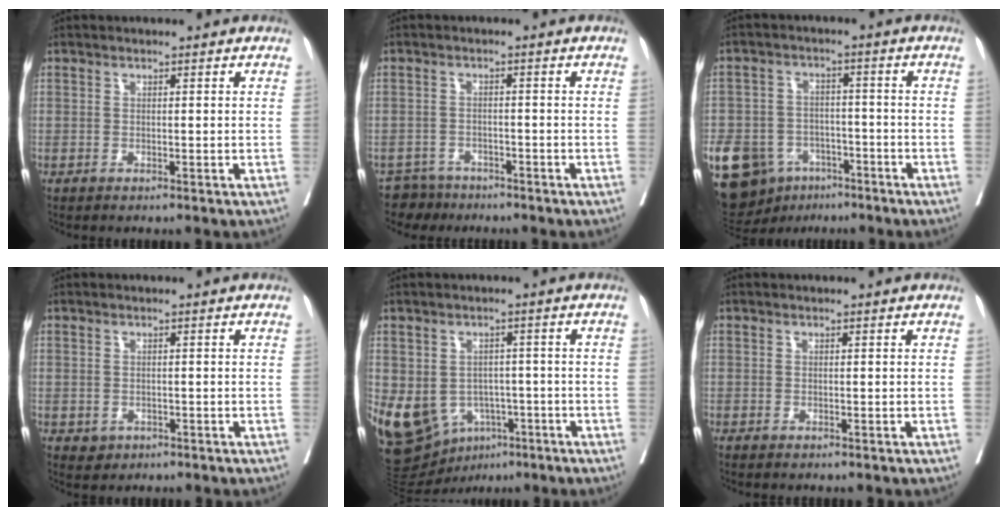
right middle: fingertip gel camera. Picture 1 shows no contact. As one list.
[{"total": 3.9, "force": [-3.4, 1.7, -0.9], "torque": [0.018, 0.000, -0.061]}, {"total": 17.9, "force": [-9.2, 13.0, 8.2], "torque": [-0.204, 0.009, -0.136]}, {"total": 1.9, "force": [-0.9, 1.6, 0.6], "torque": [-0.007, 0.003, -0.006]}, {"total": 13.3, "force": [-5.3, 10.1, 6.8], "torque": [-0.144, 0.012, -0.069]}, {"total": 1.1, "force": [-1.0, 0.0, 0.6], "torque": [-0.004, 0.004, -0.012]}]